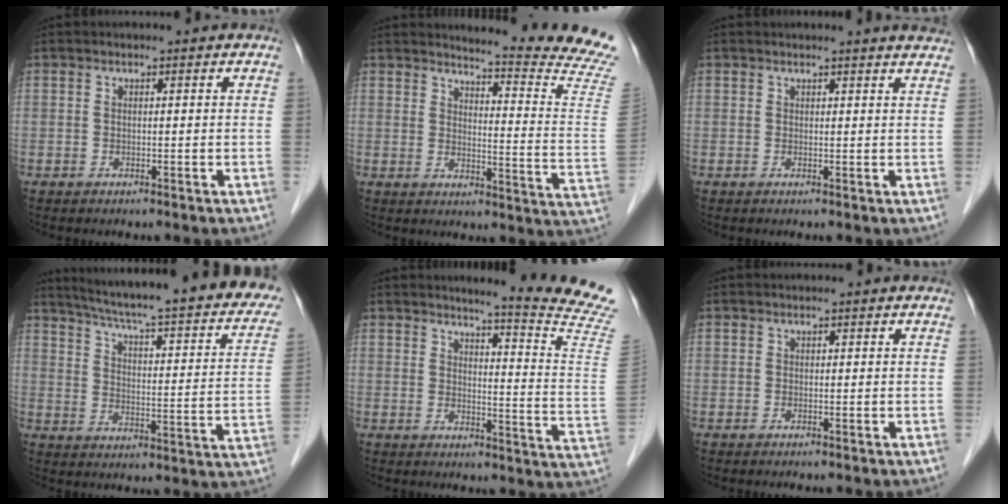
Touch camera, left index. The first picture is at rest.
{"total": 16.6, "force": [16.0, -2.8, 3.7], "torque": [-0.063, -0.158, 0.170]}
{"total": 5.4, "force": [5.2, -0.2, 1.4], "torque": [-0.016, -0.002, 0.037]}
{"total": 29.5, "force": [24.3, 3.5, 16.3], "torque": [-0.235, -0.042, 0.298]}
{"total": 15.8, "force": [14.7, -3.1, 5.0], "torque": [-0.077, -0.136, 0.156]}
{"total": 0.0}